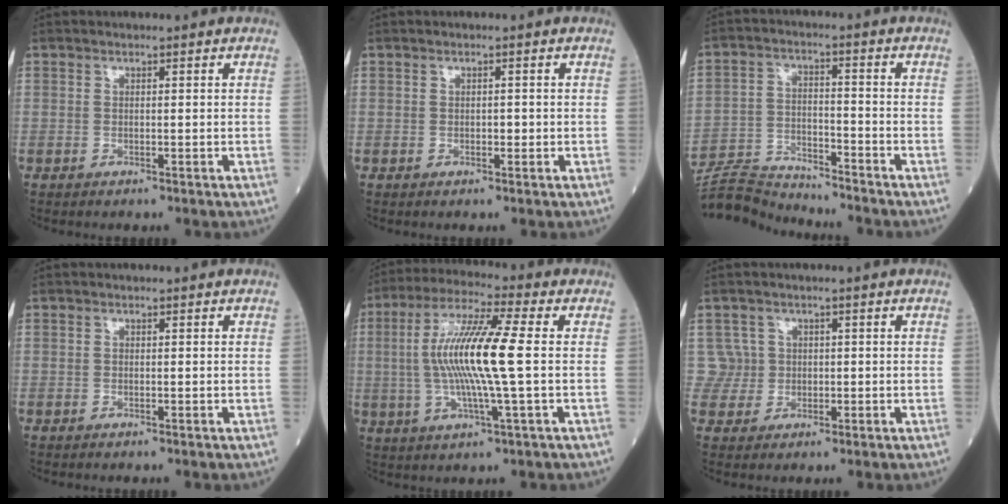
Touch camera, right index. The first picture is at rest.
{"total": 0.8, "force": [-0.1, 0.5, 0.6], "torque": [-0.006, 0.002, -0.002]}
{"total": 8.1, "force": [-8.0, 0.0, -1.0], "torque": [0.007, 0.009, -0.149]}
{"total": 0.0}
{"total": 13.2, "force": [0.3, 0.2, 13.2], "torque": [-0.264, 0.008, -0.001]}
{"total": 2.9, "force": [0.5, 2.8, -0.7], "torque": [0.026, 0.010, 0.005]}